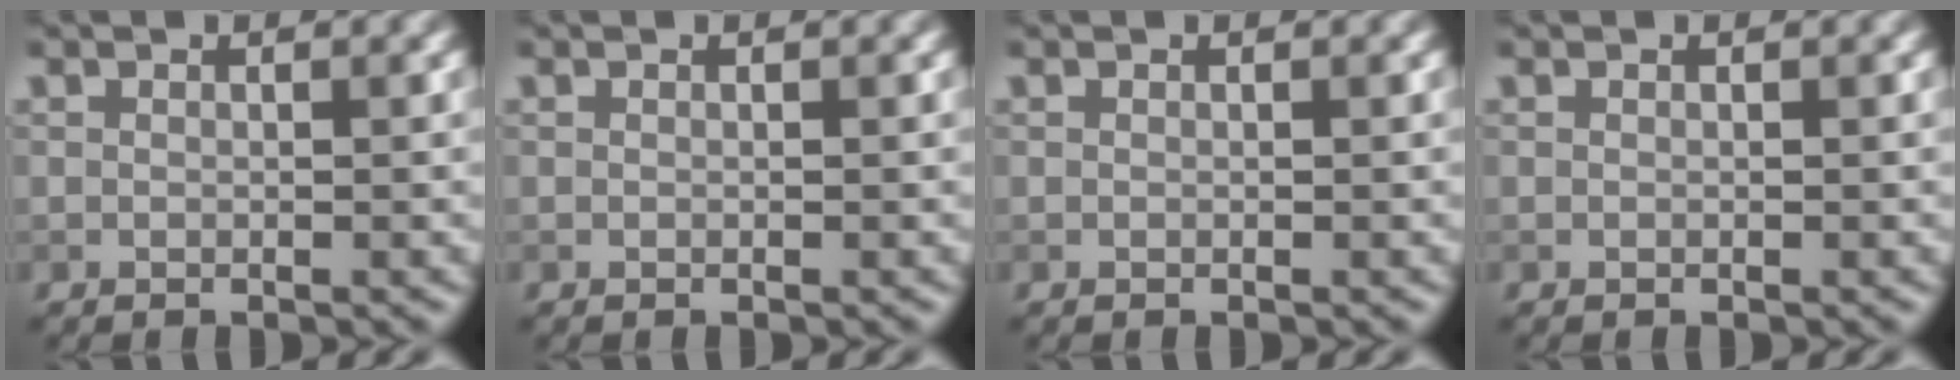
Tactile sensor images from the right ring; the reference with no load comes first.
{"total": 0.0}
{"total": 0.0}
{"total": 0.0}